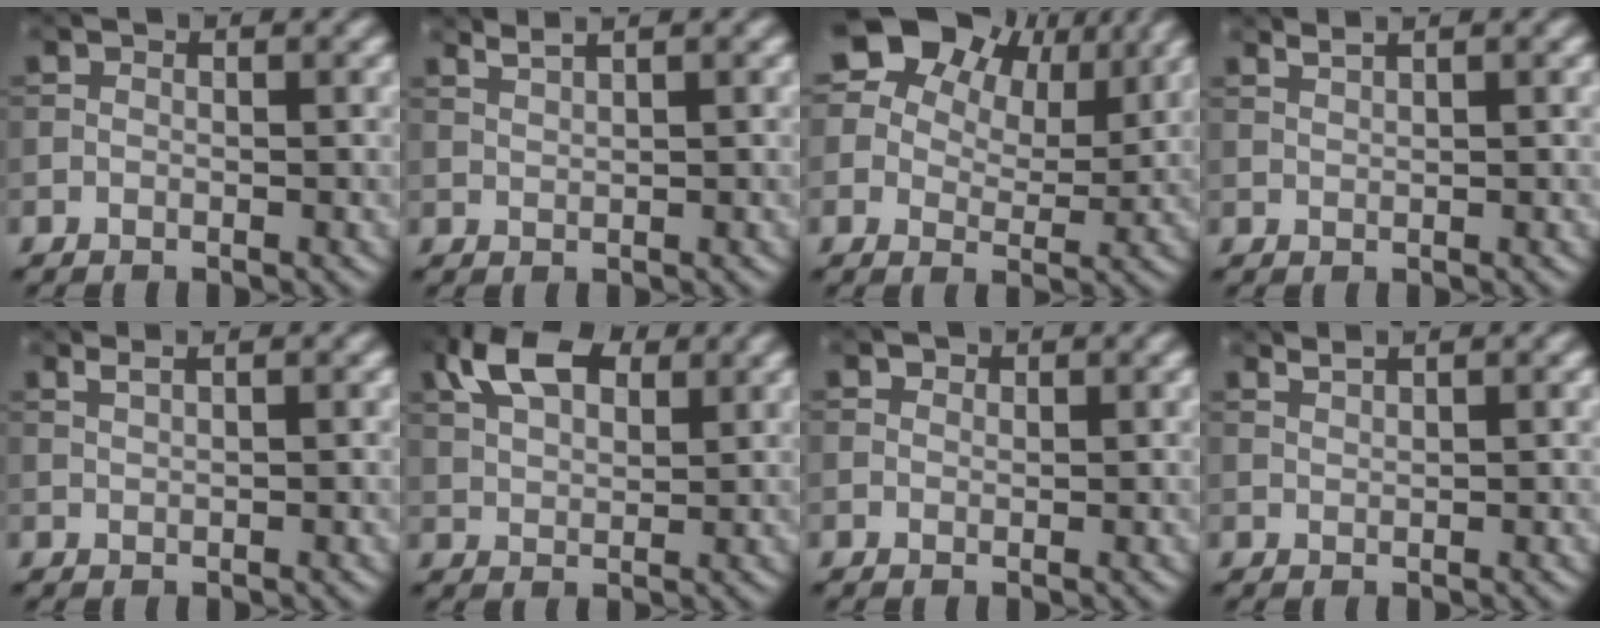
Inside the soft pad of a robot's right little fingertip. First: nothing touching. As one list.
[{"total": 2.0, "force": [1.6, 0.4, 1.1], "torque": [-0.015, 0.001, 0.022]}, {"total": 14.1, "force": [8.2, 8.8, 7.2], "torque": [-0.129, 0.024, 0.145]}, {"total": 1.6, "force": [1.3, 0.4, 0.9], "torque": [-0.010, 0.001, 0.016]}, {"total": 1.7, "force": [1.2, 0.5, 1.1], "torque": [-0.013, 0.001, 0.012]}, {"total": 7.0, "force": [3.2, 3.9, 4.9], "torque": [-0.102, 0.015, 0.053]}, {"total": 0.7, "force": [0.5, 0.4, 0.1], "torque": [-0.003, 0.000, 0.010]}, {"total": 1.3, "force": [1.1, 0.2, 0.6], "torque": [-0.008, 0.000, 0.020]}]